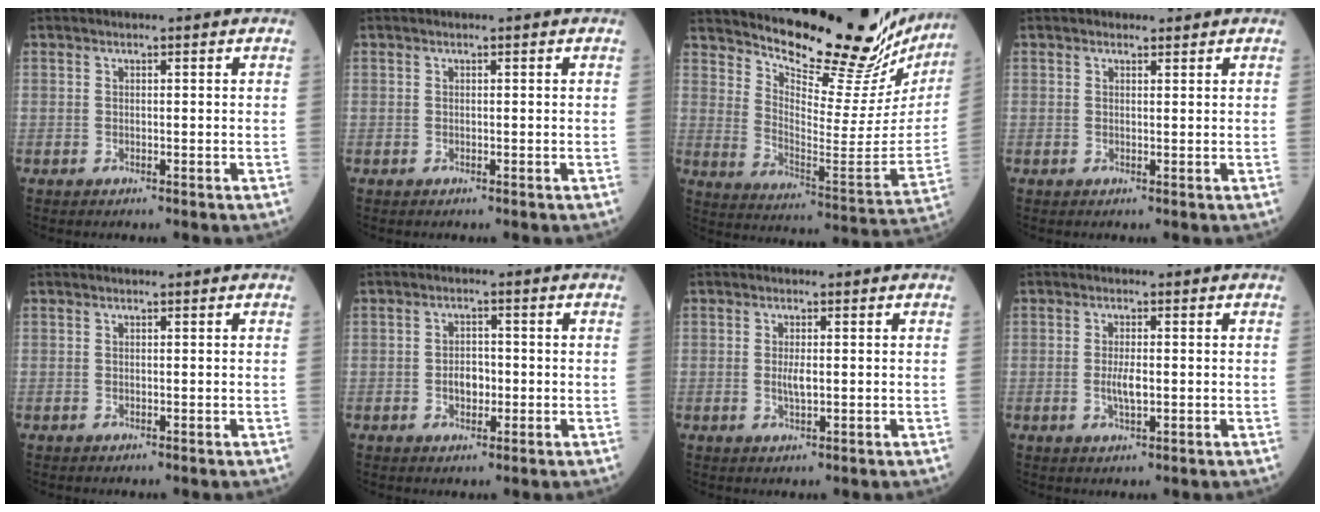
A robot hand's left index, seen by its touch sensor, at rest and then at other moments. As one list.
[{"total": 0.0}, {"total": 24.7, "force": [22.8, 3.7, 8.7], "torque": [-0.138, -0.101, 0.300]}, {"total": 0.8, "force": [0.7, 0.4, 0.0], "torque": [-0.005, -0.002, 0.008]}, {"total": 0.0}, {"total": 3.1, "force": [-0.7, 2.0, 2.3], "torque": [-0.038, 0.006, -0.010]}, {"total": 2.0, "force": [0.0, 0.5, 1.9], "torque": [-0.041, -0.002, 0.002]}, {"total": 2.8, "force": [-0.3, 0.7, 2.7], "torque": [-0.057, -0.002, -0.005]}]